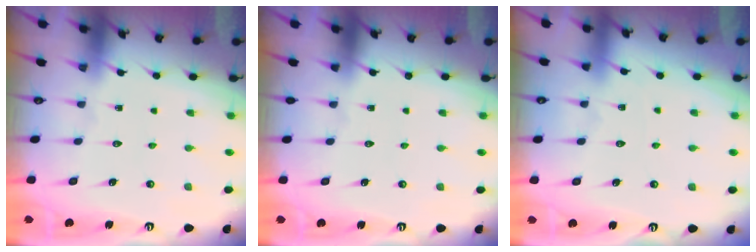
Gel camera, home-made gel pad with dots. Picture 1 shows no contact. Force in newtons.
{"total": 0.0}
{"total": 1.4, "press": 1.3, "slide": 0.3}